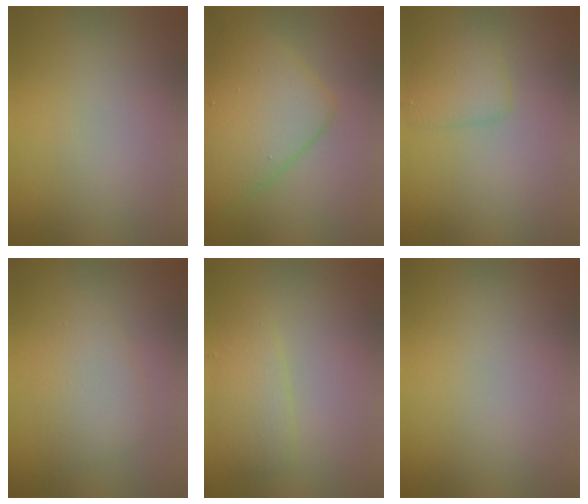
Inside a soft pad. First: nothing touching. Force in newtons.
{"total": 6.8, "press": 6.8, "slide": 0.1}
{"total": 2.2, "press": 2.2, "slide": 0.1}
{"total": 2.8, "press": 2.8, "slide": 0.2}
{"total": 2.4, "press": 2.4, "slide": 0.1}
{"total": 0.0}